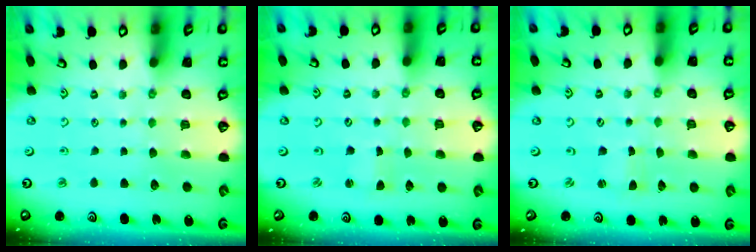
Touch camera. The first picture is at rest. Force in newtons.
{"total": 1.0, "press": 1.0, "slide": 0.0}
{"total": 0.5, "press": 0.5, "slide": 0.1}